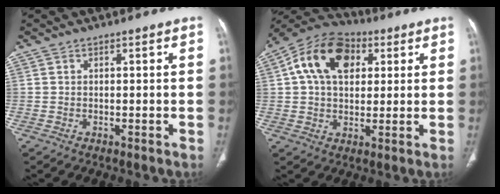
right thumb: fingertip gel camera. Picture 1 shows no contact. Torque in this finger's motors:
{"motor_torque": [-0.69, 0.91, 0.43, -0.29, 0.16]}